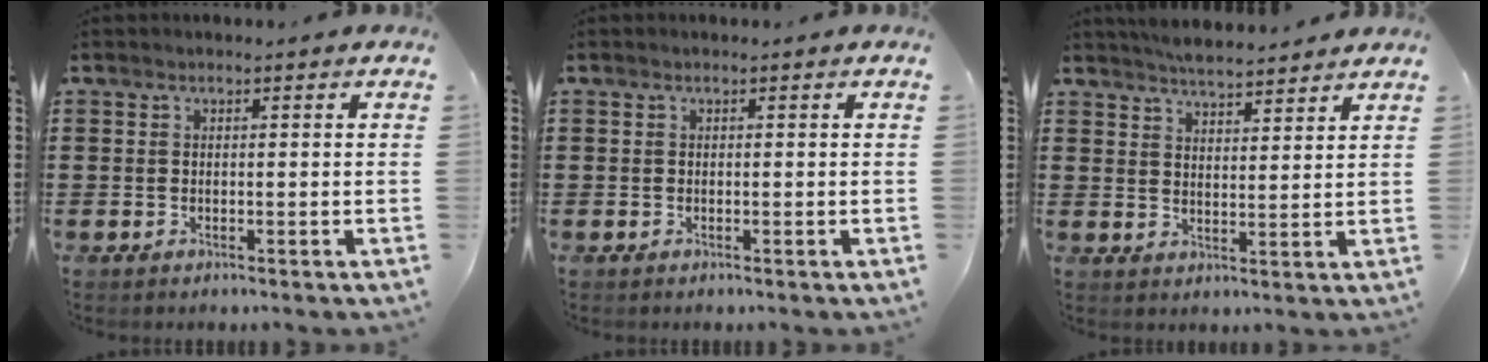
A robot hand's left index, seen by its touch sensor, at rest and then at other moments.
{"total": 0.0}
{"total": 4.1, "force": [4.1, 0.3, 0.6], "torque": [-0.023, -0.011, 0.075]}